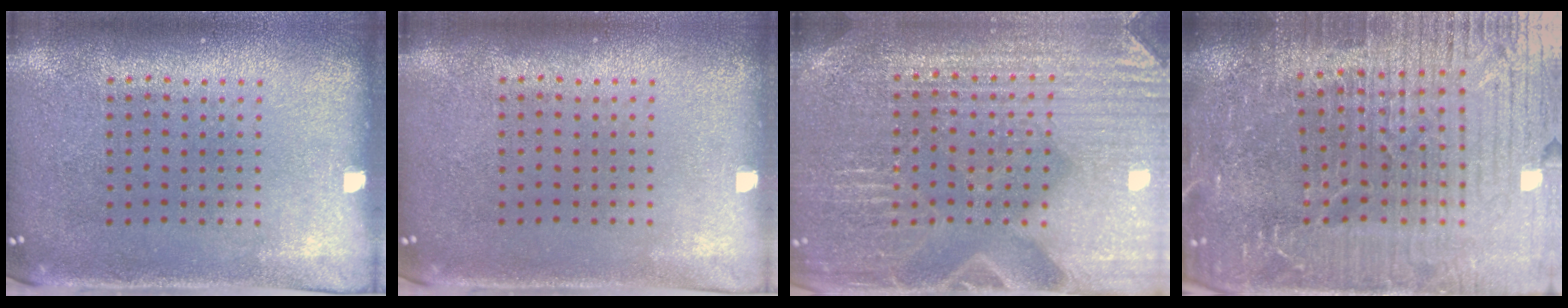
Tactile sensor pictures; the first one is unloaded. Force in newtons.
{"total": 0.0}
{"total": 4.4, "press": 4.3, "slide": 1.2}
{"total": 6.3, "press": 5.6, "slide": 2.7}